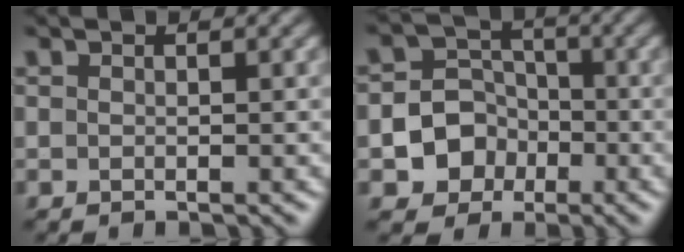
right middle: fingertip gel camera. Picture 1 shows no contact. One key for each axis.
{"total": 5.5, "fx": -2.1, "fy": 4.9, "fz": 1.5, "tx": -0.005, "ty": 0.008, "tz": -0.057}